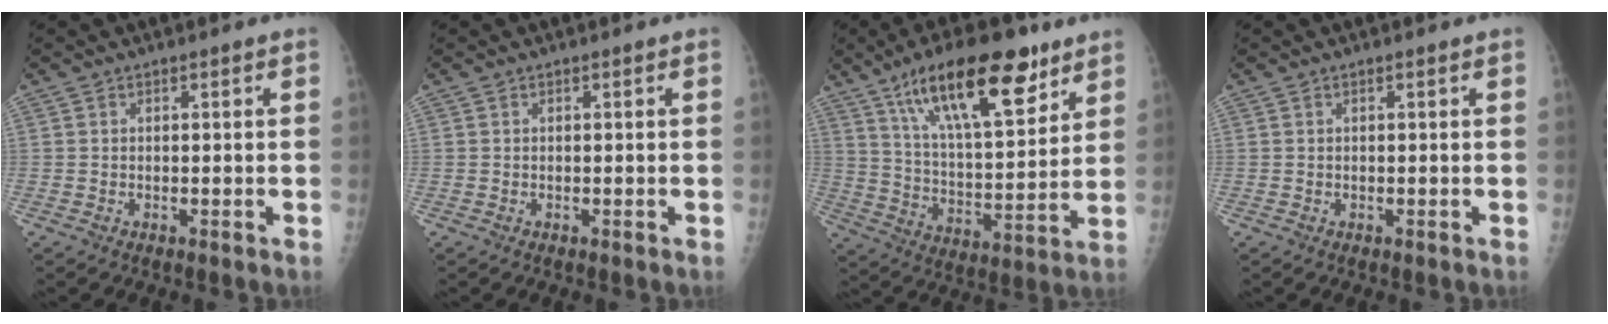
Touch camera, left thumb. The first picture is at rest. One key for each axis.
{"total": 0.0}
{"total": 22.0, "fx": 13.0, "fy": 7.7, "fz": 15.9, "tx": -0.234, "ty": -0.044, "tz": 0.225}
{"total": 0.0}